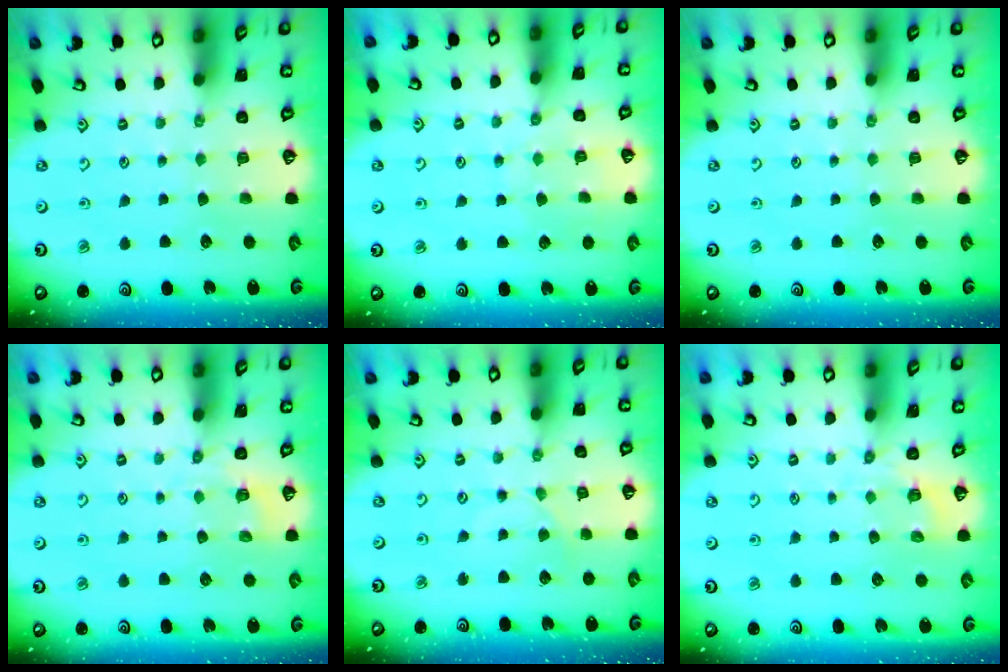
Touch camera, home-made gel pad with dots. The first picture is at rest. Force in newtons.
{"total": 5.0, "press": 4.9, "slide": 0.7}
{"total": 0.0}
{"total": 2.3, "press": 1.7, "slide": 1.6}
{"total": 1.5, "press": 1.5, "slide": 0.4}
{"total": 2.3, "press": 1.5, "slide": 1.7}